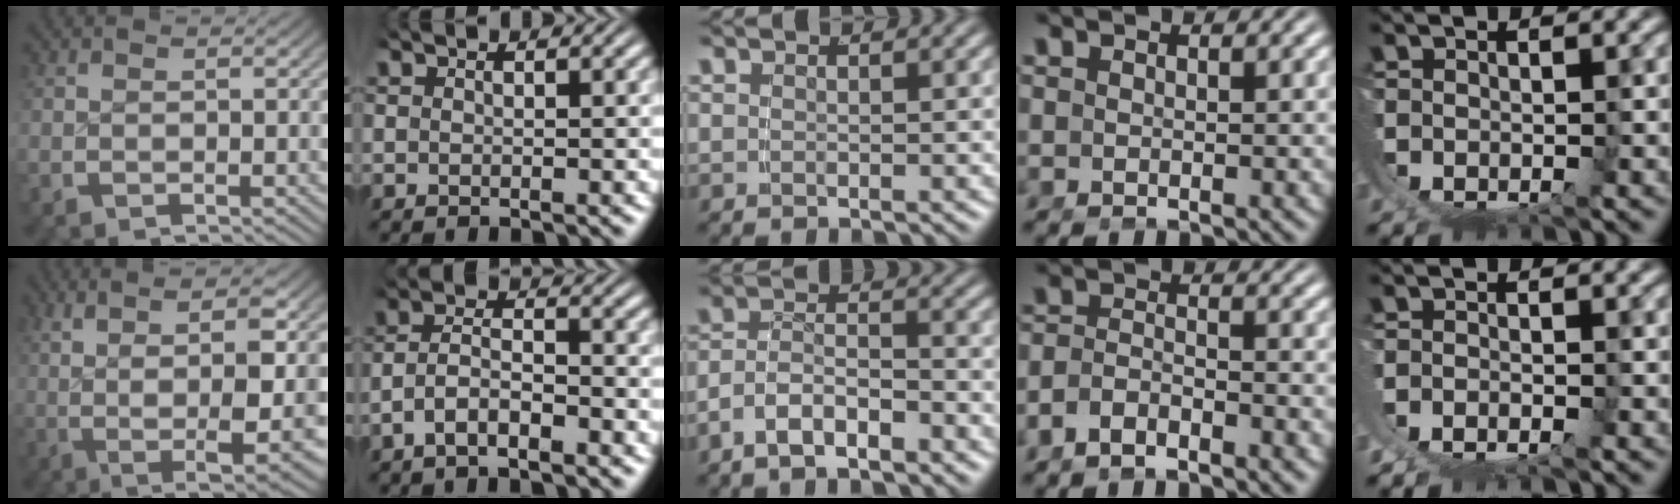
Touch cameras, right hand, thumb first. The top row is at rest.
{"thumb": {"total": 13.4, "force": [0.5, 5.7, 12.1], "torque": [-0.188, -0.014, 0.023]}, "index": {"total": 4.1, "force": [-2.1, 2.5, 2.5], "torque": [-0.051, -0.012, -0.039]}, "middle": {"total": 4.0, "force": [-2.5, 2.2, 2.1], "torque": [-0.040, -0.010, -0.042]}, "ring": {"total": 3.4, "force": [-2.6, 1.6, 1.4], "torque": [-0.033, -0.013, -0.042]}, "little": {"total": 1.7, "force": [-0.6, 1.1, 1.1], "torque": [-0.021, -0.002, -0.009]}}